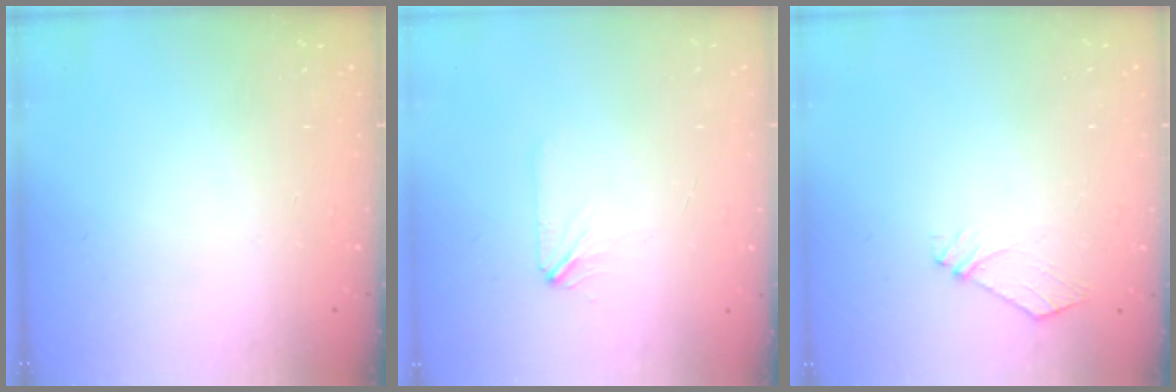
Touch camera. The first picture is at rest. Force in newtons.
{"total": 1.9, "press": 1.8, "slide": 0.3}
{"total": 5.2, "press": 5.1, "slide": 0.7}